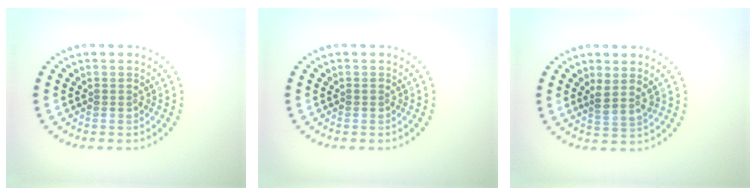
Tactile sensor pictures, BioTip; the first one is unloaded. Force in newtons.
{"total": 0.0}
{"total": 2.0, "press": 1.5, "slide": 1.2}